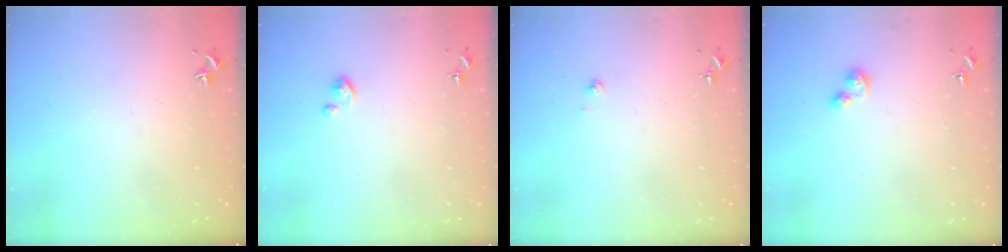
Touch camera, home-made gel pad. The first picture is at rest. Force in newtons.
{"total": 2.5, "press": 2.5, "slide": 0.3}
{"total": 1.2, "press": 1.2, "slide": 0.1}
{"total": 2.7, "press": 2.7, "slide": 0.3}